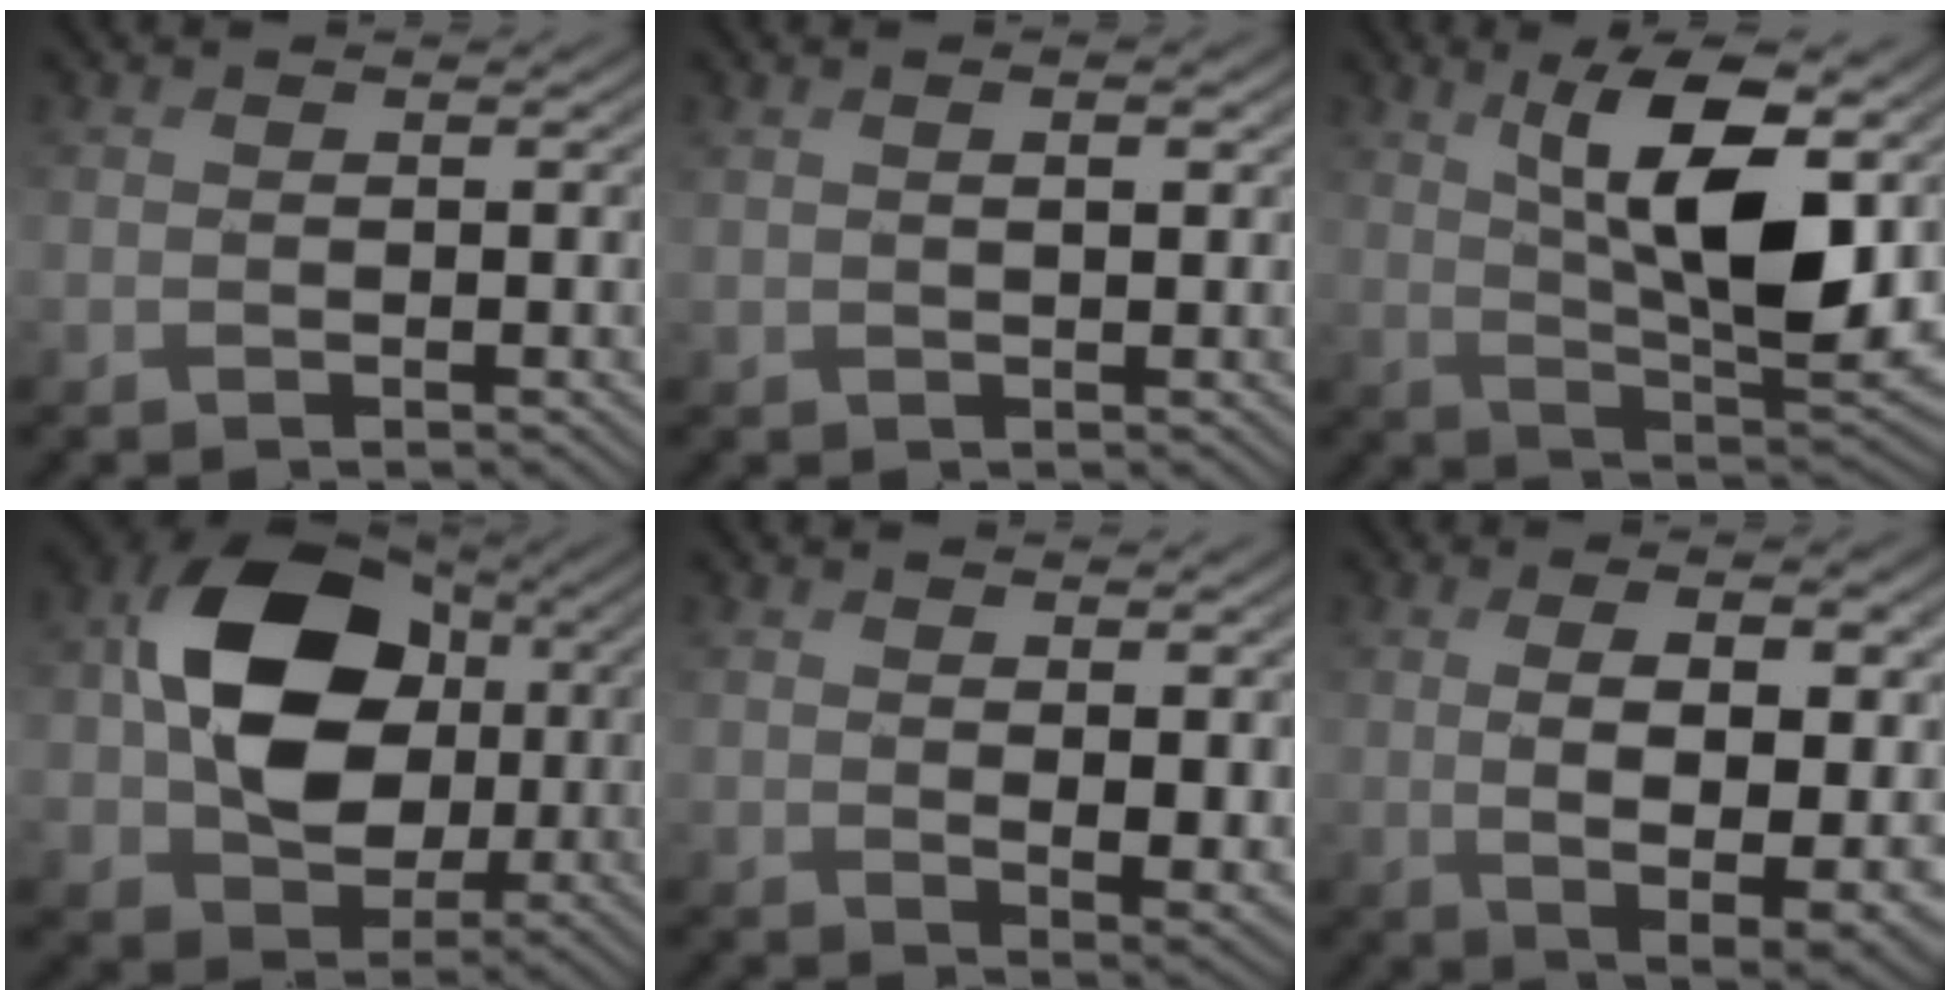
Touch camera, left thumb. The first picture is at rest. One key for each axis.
{"total": 1.7, "fx": 0.9, "fy": 0.6, "fz": 1.4, "tx": -0.022, "ty": -0.002, "tz": 0.021}
{"total": 12.2, "fx": 3.8, "fy": 4.0, "fz": 10.9, "tx": -0.188, "ty": -0.006, "tz": 0.068}
{"total": 14.3, "fx": 1.4, "fy": 11.0, "fz": 9.1, "tx": -0.171, "ty": 0.013, "tz": 0.021}
{"total": 5.4, "fx": 2.6, "fy": 2.3, "fz": 4.1, "tx": -0.083, "ty": -0.013, "tz": 0.059}
{"total": 11.4, "fx": 1.8, "fy": 5.0, "fz": 10.1, "tx": -0.160, "ty": -0.004, "tz": 0.030}